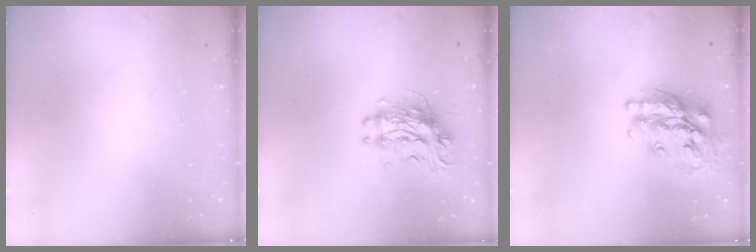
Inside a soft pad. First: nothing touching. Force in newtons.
{"total": 10.7, "press": 10.7, "slide": 0.9}
{"total": 20.5, "press": 20.5, "slide": 1.6}